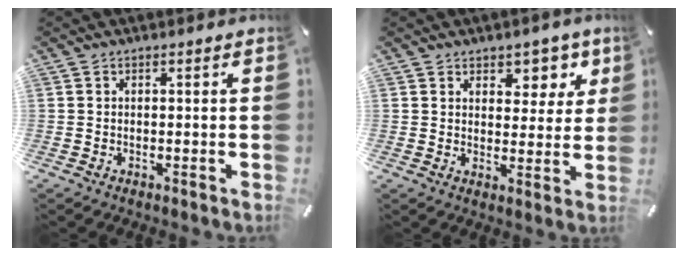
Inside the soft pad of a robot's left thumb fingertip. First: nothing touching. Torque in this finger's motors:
{"motor_torque": [0.47, -0.19, 0.08, 0.21, 0.00]}